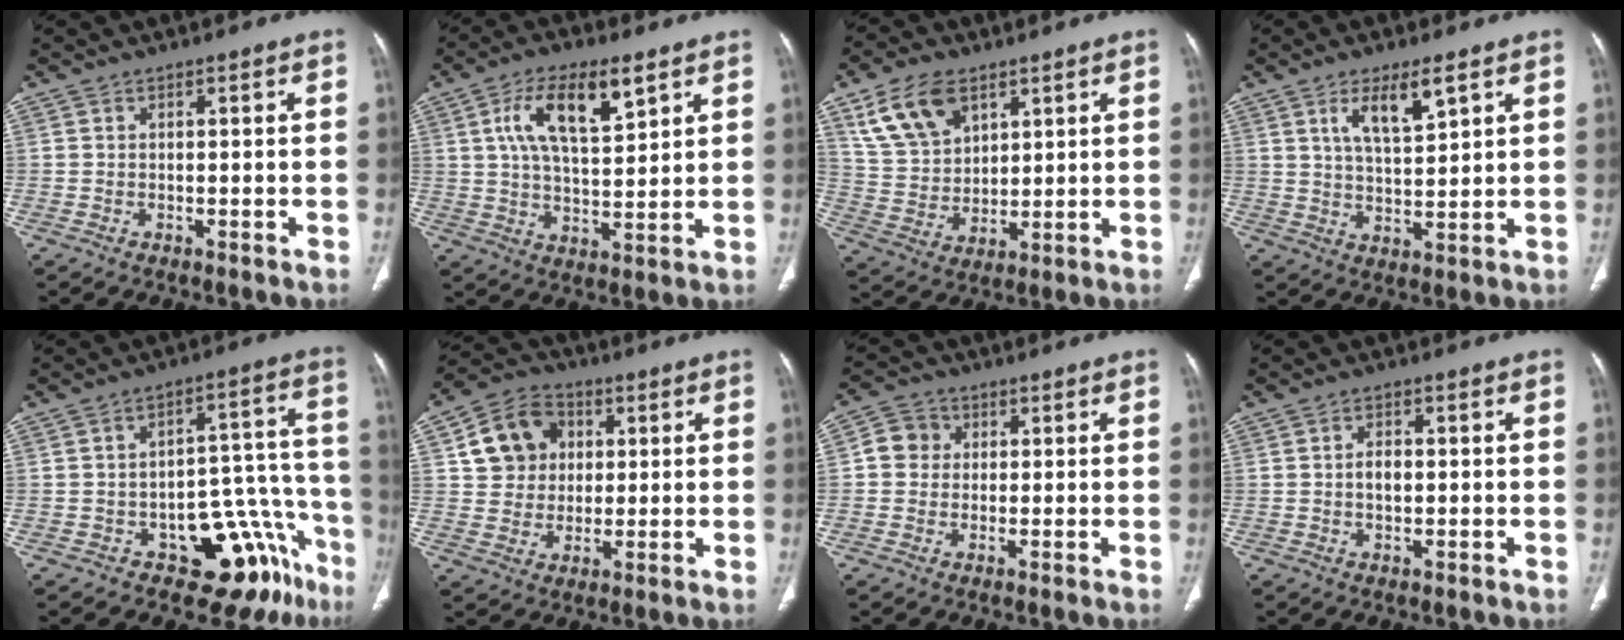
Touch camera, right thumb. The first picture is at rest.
{"total": 12.9, "force": [5.5, 5.9, 10.1], "torque": [-0.160, -0.012, 0.098]}
{"total": 12.5, "force": [6.7, 7.9, 7.0], "torque": [-0.110, -0.023, 0.139]}
{"total": 7.8, "force": [4.1, 2.5, 6.1], "torque": [-0.101, -0.025, 0.077]}
{"total": 16.0, "force": [-9.4, 8.9, 9.3], "torque": [-0.046, 0.098, -0.123]}
{"total": 11.6, "force": [2.8, 10.0, 5.0], "torque": [-0.059, 0.005, 0.045]}
{"total": 5.2, "force": [0.7, 4.8, 1.8], "torque": [-0.015, 0.009, 0.003]}
{"total": 3.1, "force": [0.0, 1.9, 2.5], "torque": [-0.042, 0.003, -0.002]}